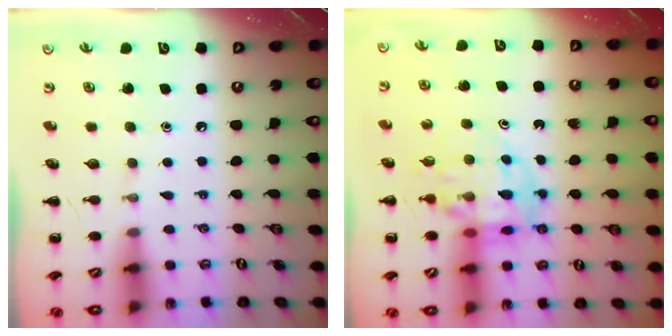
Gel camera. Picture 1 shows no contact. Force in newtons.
{"total": 11.6, "press": 11.1, "slide": 3.5}